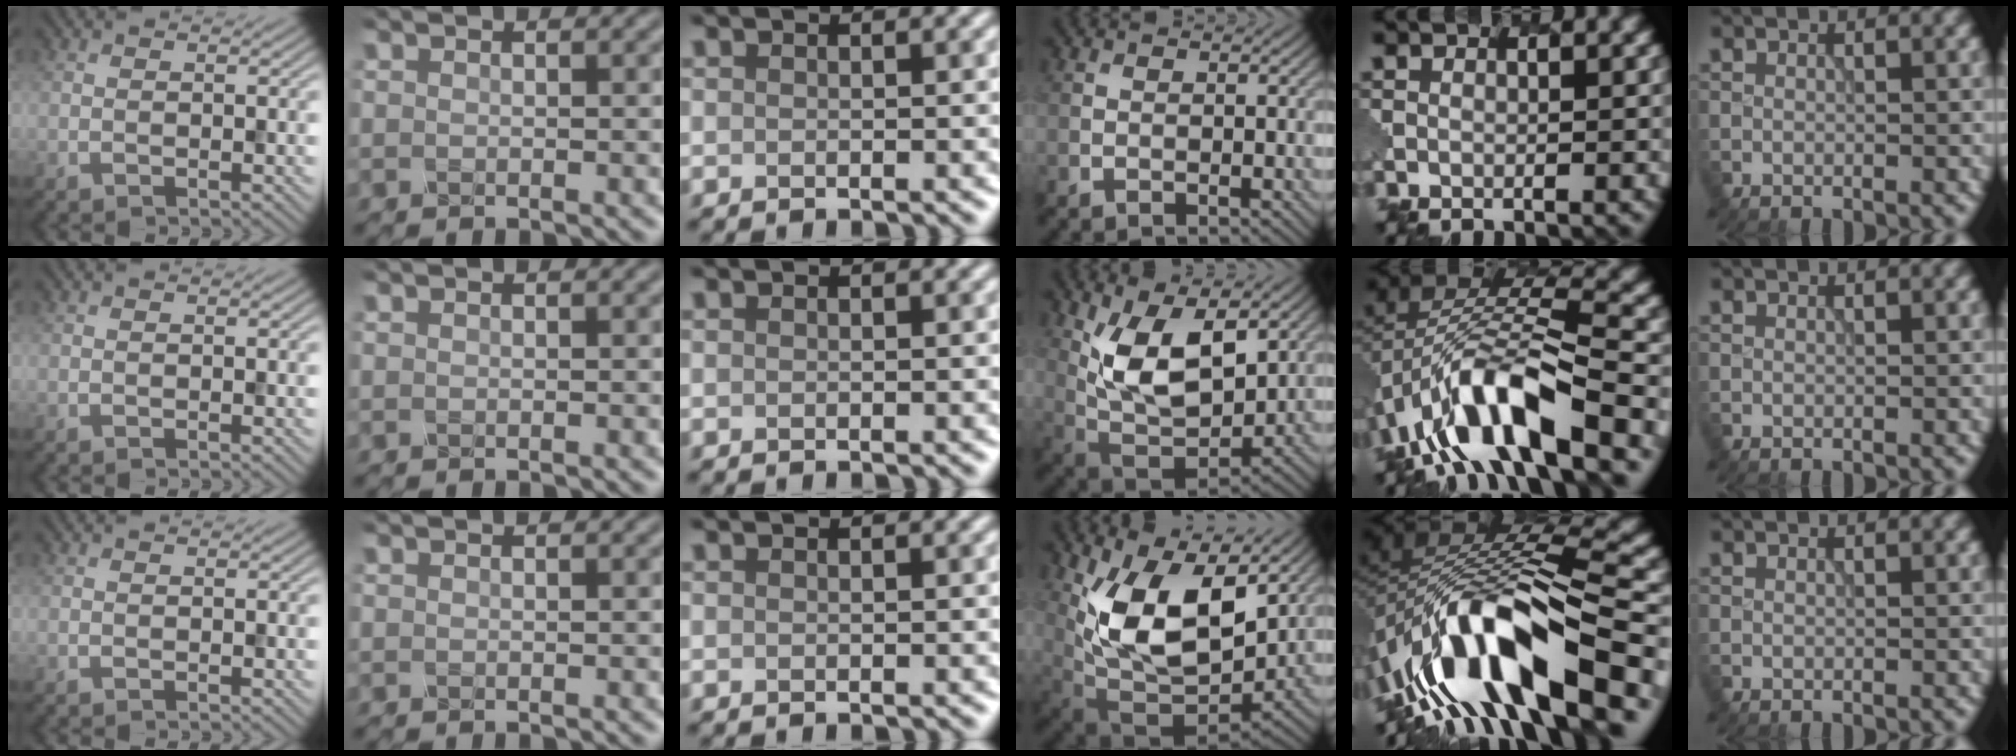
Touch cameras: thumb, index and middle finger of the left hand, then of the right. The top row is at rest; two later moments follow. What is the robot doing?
{"motion": "insert", "object": "pen bag"}